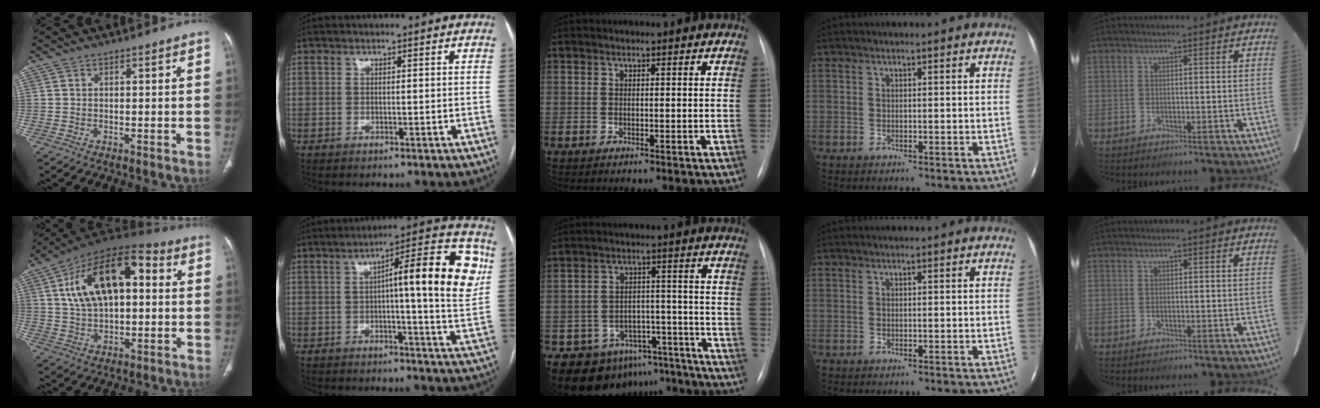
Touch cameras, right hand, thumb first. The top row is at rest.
{"thumb": {"total": 20.0, "force": [4.0, 10.7, 16.4], "torque": [-0.261, 0.028, 0.058]}, "index": {"total": 14.6, "force": [3.0, 2.0, 14.1], "torque": [-0.189, 0.028, 0.034]}, "middle": {"total": 14.2, "force": [-11.4, 8.3, 2.0], "torque": [-0.017, 0.053, -0.147]}}